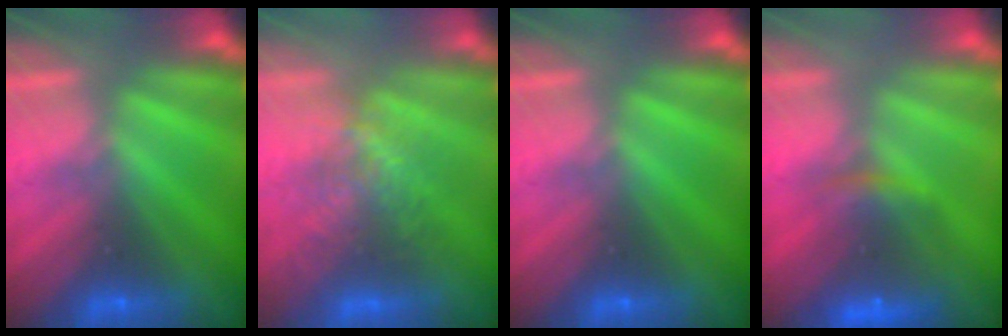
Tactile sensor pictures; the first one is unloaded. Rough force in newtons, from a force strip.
{"total": 3.6}
{"total": 0.0}
{"total": 7.2}